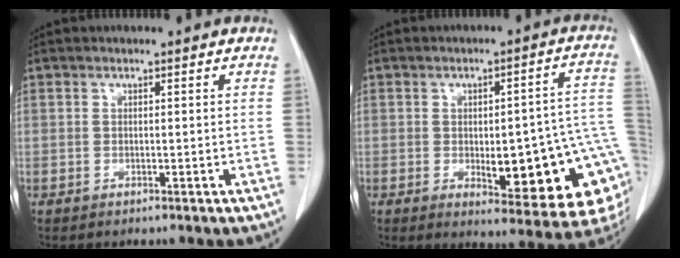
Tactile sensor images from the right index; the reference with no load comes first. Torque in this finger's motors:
{"motor_torque": [1.51, -0.63, 0.35, 0.09]}